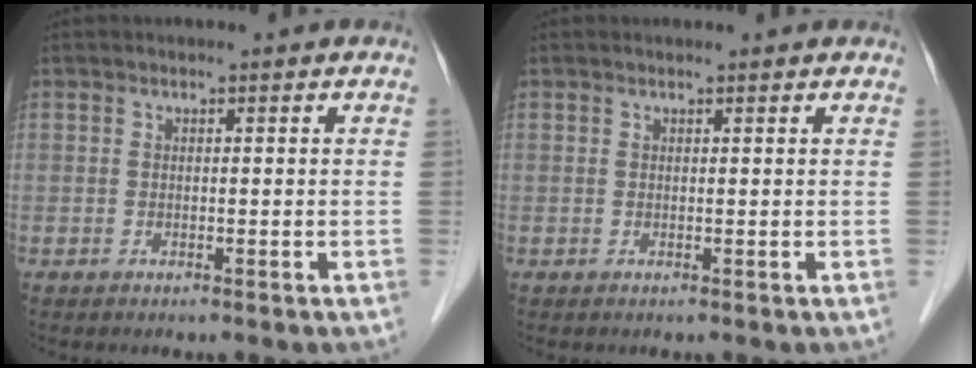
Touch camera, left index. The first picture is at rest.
{"total": 1.3, "force": [1.2, 0.1, 0.4], "torque": [-0.011, 0.013, 0.014]}